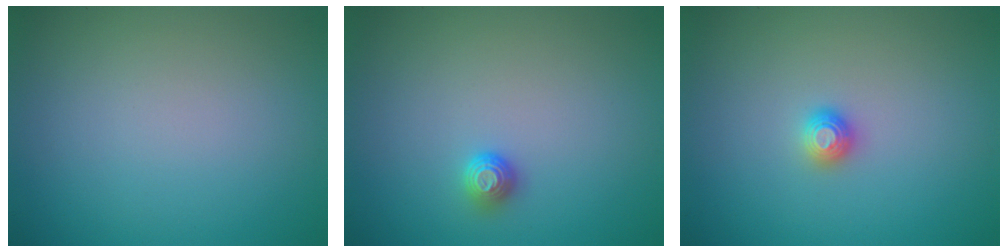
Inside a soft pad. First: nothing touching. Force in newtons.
{"total": 1.2, "press": 1.1, "slide": 0.4}
{"total": 1.2, "press": 1.1, "slide": 0.3}